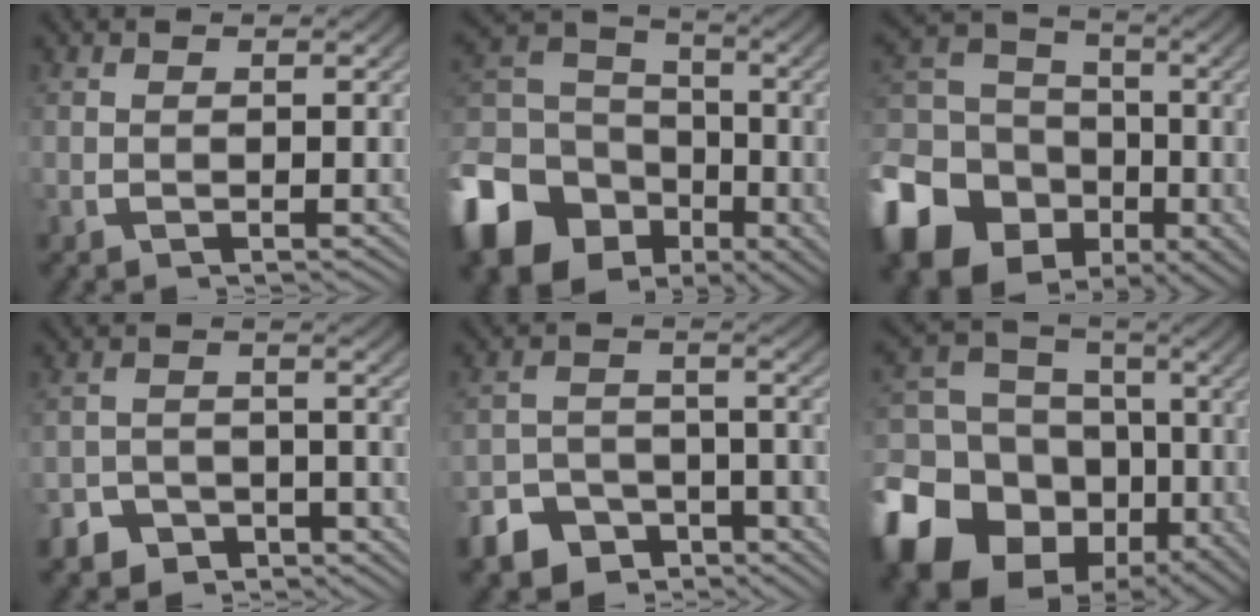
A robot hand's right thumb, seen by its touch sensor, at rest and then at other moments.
{"total": 15.9, "force": [-6.3, 12.6, 7.4], "torque": [-0.161, -0.070, -0.087]}
{"total": 18.3, "force": [-7.1, 14.9, 7.9], "torque": [-0.184, -0.078, -0.108]}
{"total": 5.2, "force": [-4.5, 2.7, 0.1], "torque": [0.013, -0.022, -0.079]}
{"total": 9.0, "force": [-6.7, 5.6, 2.1], "torque": [-0.025, -0.036, -0.113]}
{"total": 20.2, "force": [-7.5, 16.1, 9.4], "torque": [-0.218, -0.091, -0.111]}